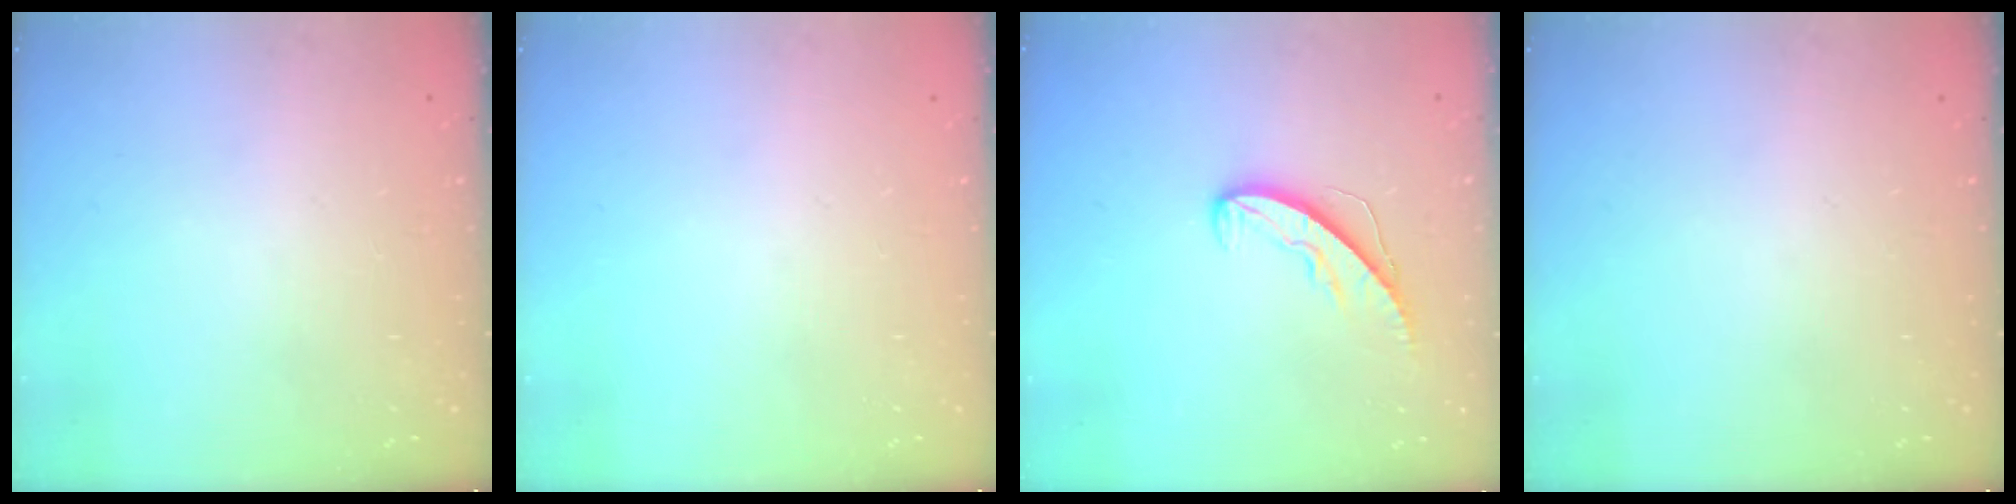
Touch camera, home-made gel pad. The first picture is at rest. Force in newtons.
{"total": 0.0}
{"total": 7.0, "press": 7.0, "slide": 0.6}
{"total": 0.0}